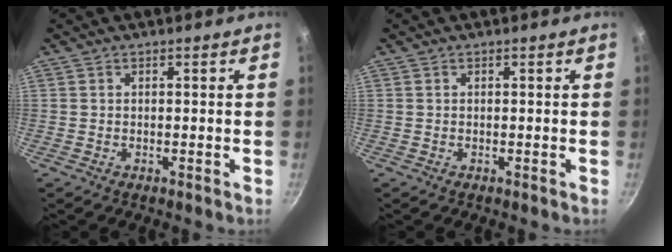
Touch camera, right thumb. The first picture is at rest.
{"total": 0.0}